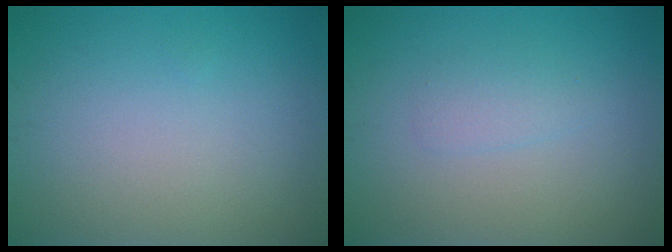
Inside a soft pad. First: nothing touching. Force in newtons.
{"total": 1.3, "press": 1.3, "slide": 0.0}